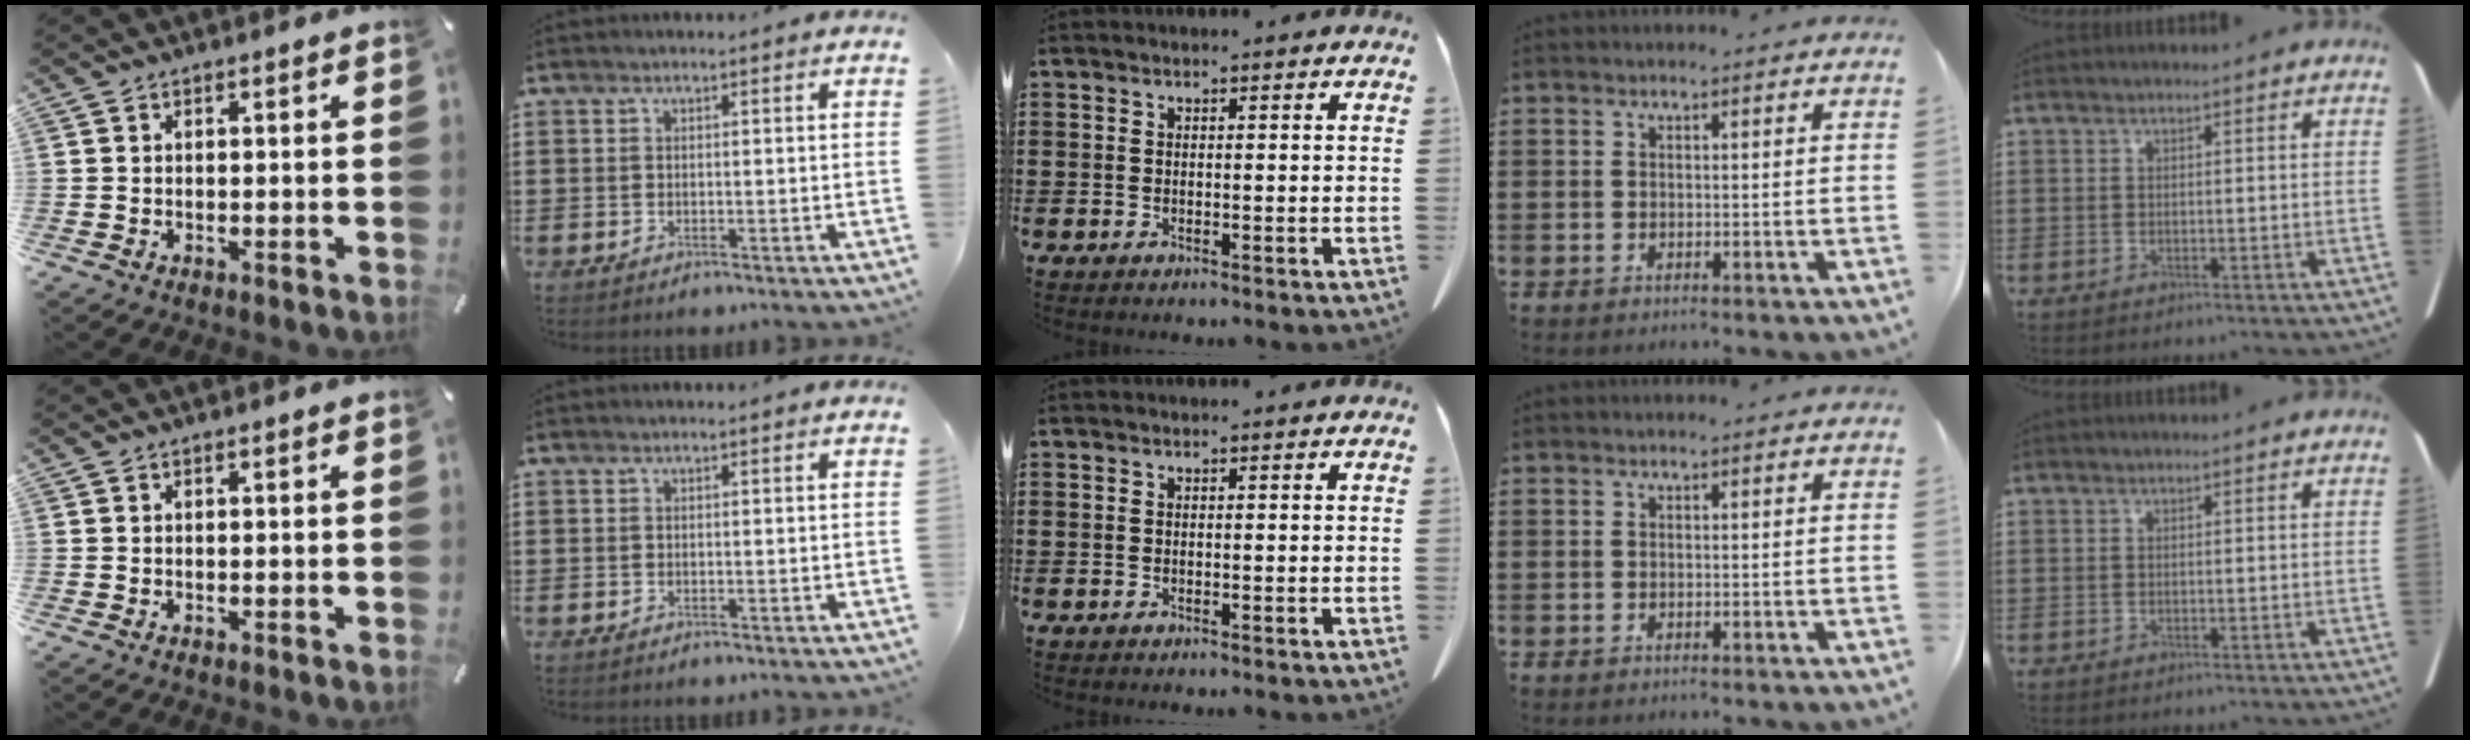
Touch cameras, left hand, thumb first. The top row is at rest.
{}